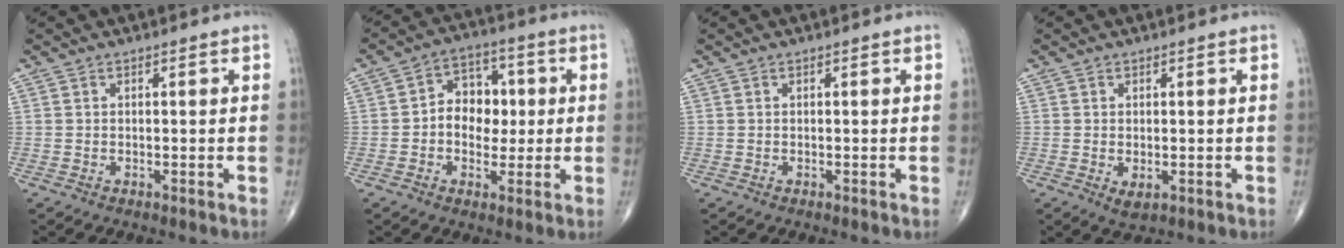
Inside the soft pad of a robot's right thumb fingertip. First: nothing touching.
{"total": 9.1, "force": [0.1, 7.0, 5.8], "torque": [-0.042, 0.021, -0.006]}
{"total": 0.0}
{"total": 2.2, "force": [-0.4, 1.2, 1.7], "torque": [-0.026, -0.004, -0.001]}